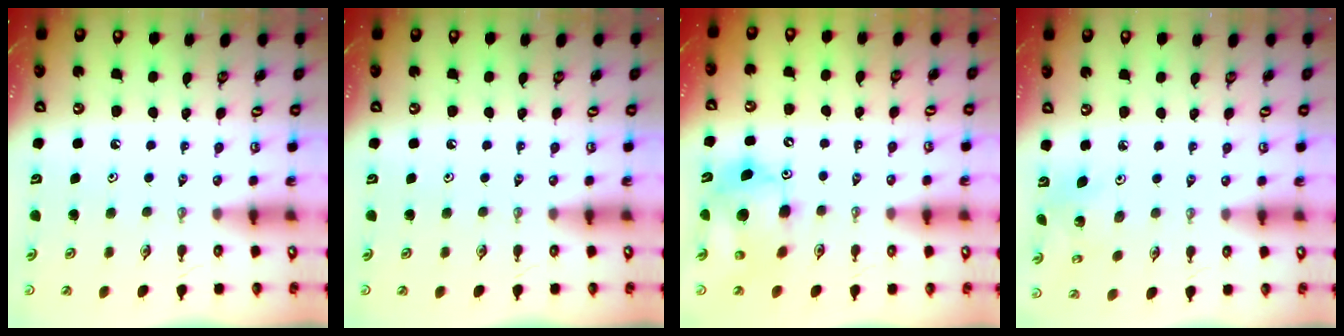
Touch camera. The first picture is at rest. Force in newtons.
{"total": 0.0}
{"total": 12.2, "press": 12.0, "slide": 2.1}
{"total": 2.8, "press": 2.8, "slide": 0.2}